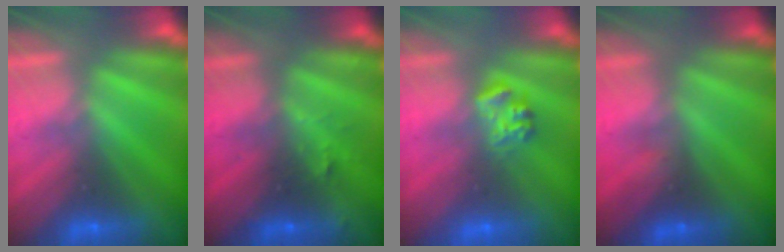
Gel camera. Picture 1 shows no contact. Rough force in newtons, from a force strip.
{"total": 2.9}
{"total": 2.3}
{"total": 2.1}